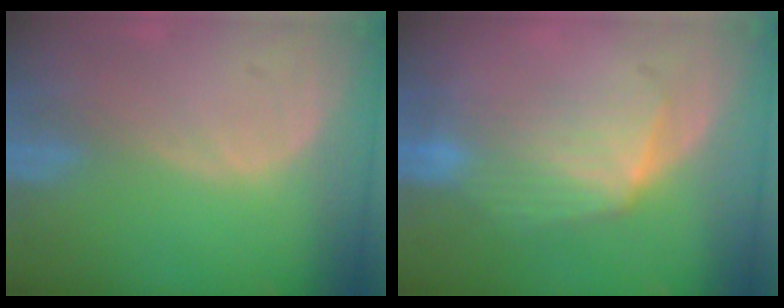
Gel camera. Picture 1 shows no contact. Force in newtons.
{"total": 7.1, "press": 6.6, "slide": 2.8}